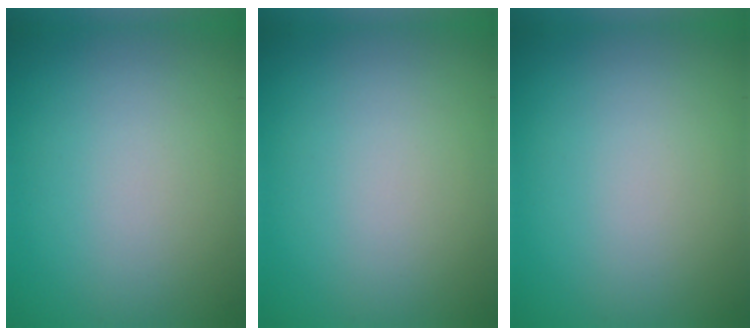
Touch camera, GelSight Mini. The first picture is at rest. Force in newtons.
{"total": 0.0}
{"total": 0.0}